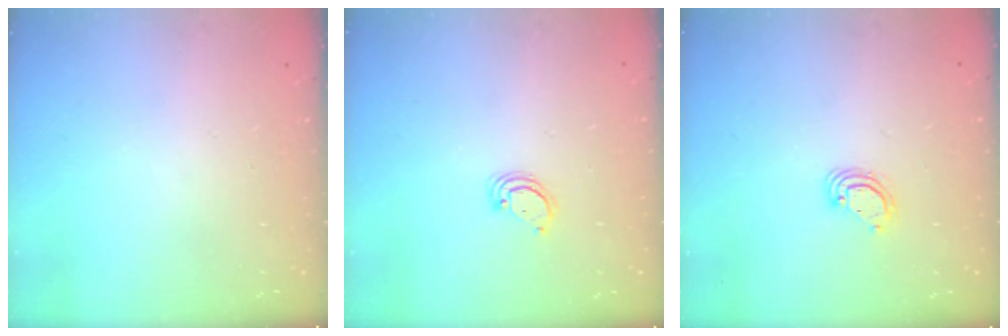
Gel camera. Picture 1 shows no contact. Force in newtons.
{"total": 2.9, "press": 2.8, "slide": 0.2}
{"total": 3.9, "press": 3.9, "slide": 0.1}